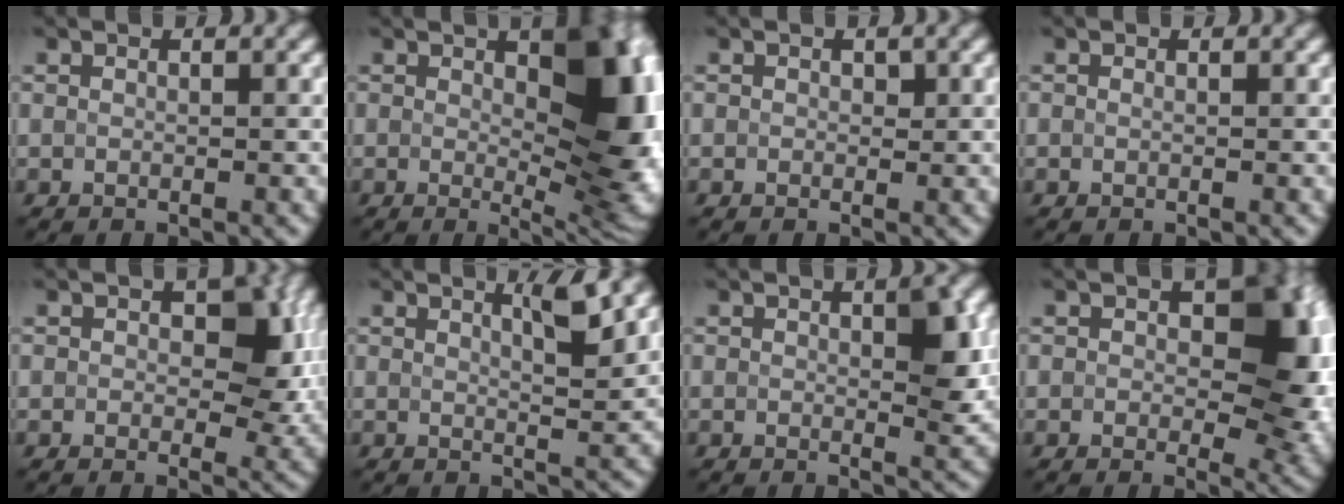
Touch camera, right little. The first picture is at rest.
{"total": 11.7, "force": [1.1, 5.5, 10.3], "torque": [-0.111, 0.006, 0.017]}
{"total": 0.6, "force": [0.2, 0.5, 0.2], "torque": [-0.001, -0.004, 0.001]}
{"total": 0.0}
{"total": 5.7, "force": [0.6, 3.5, 4.4], "torque": [-0.042, 0.000, 0.003]}
{"total": 2.6, "force": [1.6, 0.2, 2.0], "torque": [-0.027, -0.002, 0.024]}
{"total": 3.6, "force": [0.4, 1.4, 3.3], "torque": [-0.040, -0.001, 0.004]}
{"total": 9.8, "force": [1.0, 5.9, 7.7], "torque": [-0.077, -0.001, 0.009]}